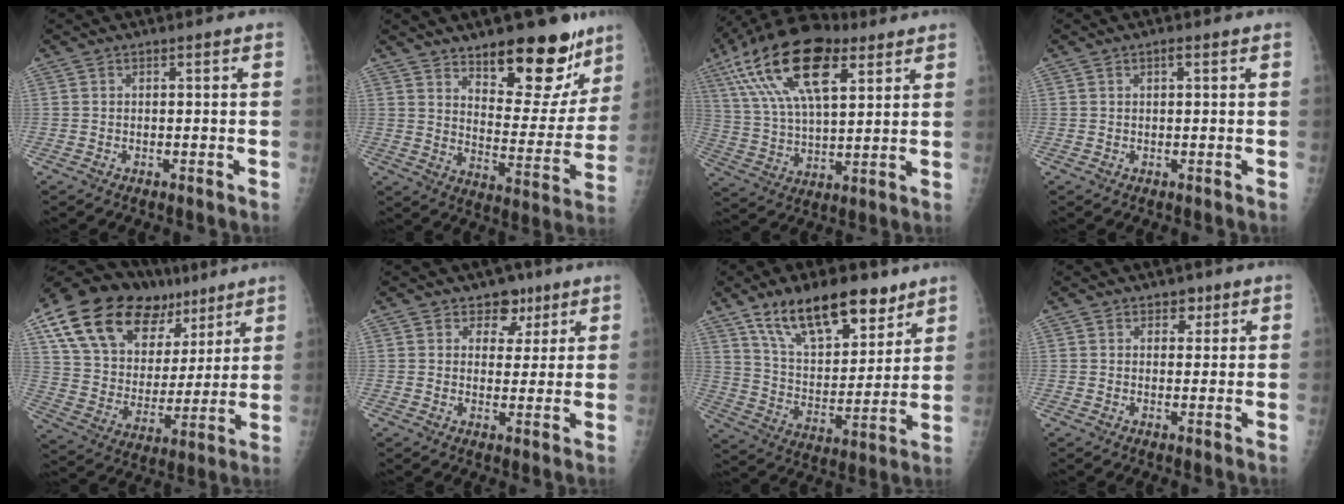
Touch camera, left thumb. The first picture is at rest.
{"total": 18.6, "force": [12.8, 7.5, 11.3], "torque": [-0.097, -0.094, 0.188]}
{"total": 21.6, "force": [10.1, 9.7, 16.5], "torque": [-0.300, -0.007, 0.181]}
{"total": 1.0, "force": [0.5, 0.4, 0.8], "torque": [-0.011, 0.001, 0.007]}
{"total": 25.4, "force": [14.6, 14.9, 14.5], "torque": [-0.223, -0.009, 0.257]}
{"total": 5.6, "force": [3.3, 4.2, 1.5], "torque": [0.012, -0.013, 0.047]}
{"total": 19.1, "force": [12.6, 8.6, 11.5], "torque": [-0.145, -0.059, 0.222]}
{"total": 2.3, "force": [1.4, 1.6, 0.8], "torque": [0.008, -0.007, 0.017]}